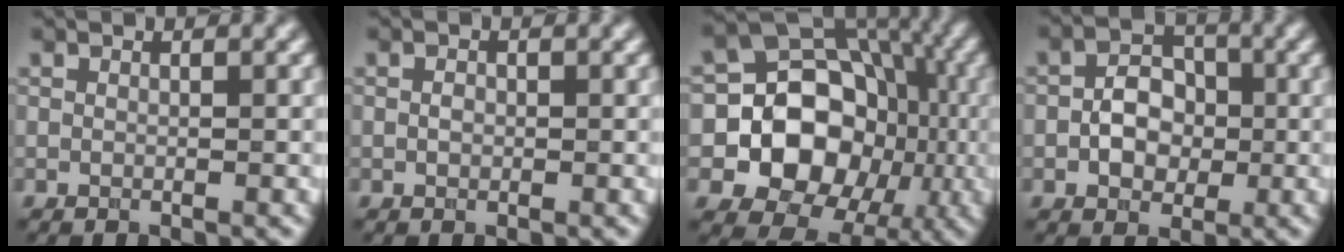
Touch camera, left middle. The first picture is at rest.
{"total": 0.8, "force": [-0.1, 0.6, 0.5], "torque": [-0.009, -0.001, -0.002]}
{"total": 14.3, "force": [-2.4, 12.2, 7.1], "torque": [-0.087, 0.002, -0.068]}
{"total": 3.9, "force": [-0.7, 2.9, 2.5], "torque": [-0.035, 0.005, -0.017]}